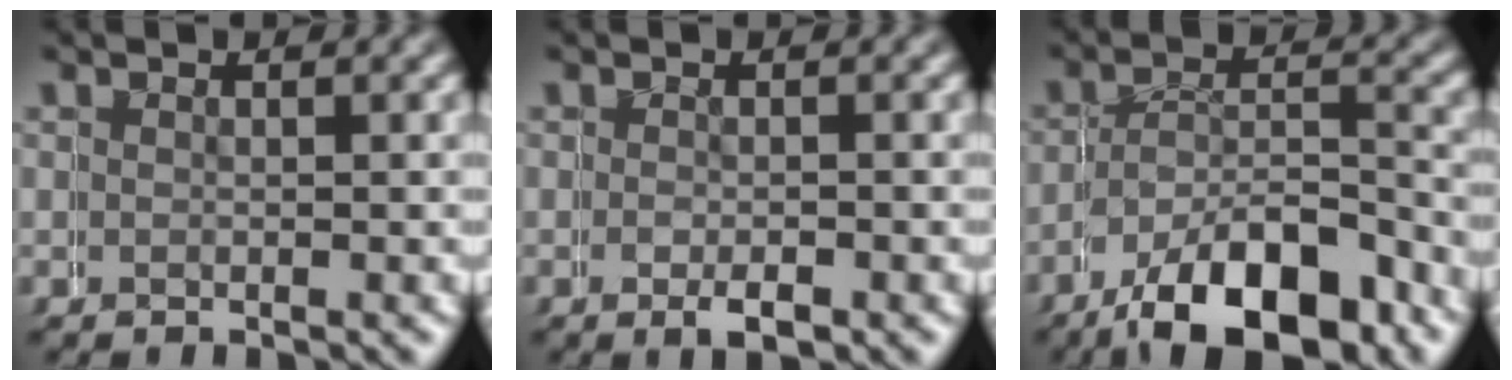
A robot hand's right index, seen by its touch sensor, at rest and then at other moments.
{"total": 1.6, "force": [-0.6, 0.7, 1.3], "torque": [-0.011, 0.001, -0.011]}
{"total": 9.6, "force": [-6.8, 4.8, 4.9], "torque": [-0.066, -0.028, -0.094]}